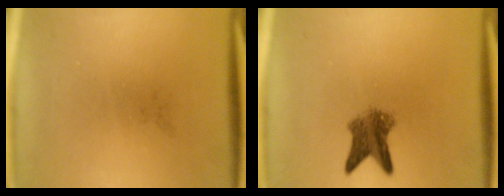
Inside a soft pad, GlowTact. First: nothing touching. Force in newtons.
{"total": 4.8}